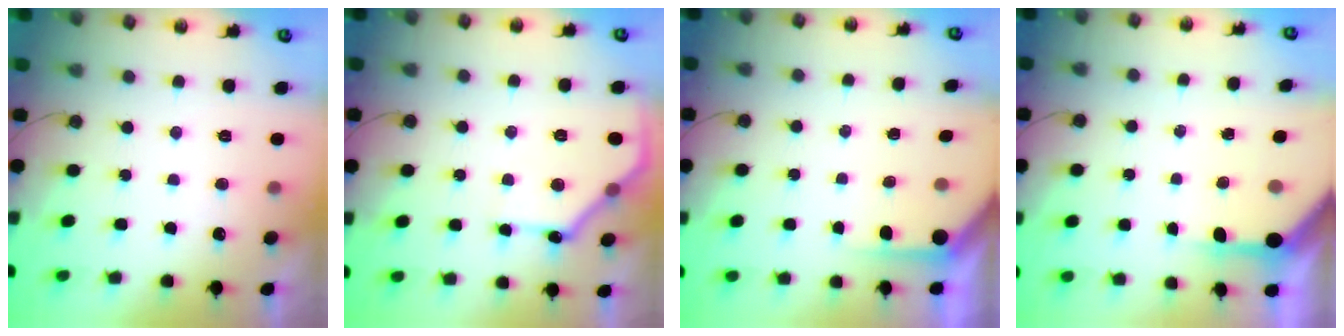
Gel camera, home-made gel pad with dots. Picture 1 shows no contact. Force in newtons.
{"total": 13.3, "press": 13.3, "slide": 0.2}
{"total": 2.8, "press": 2.8, "slide": 0.2}
{"total": 6.2, "press": 6.2, "slide": 0.7}